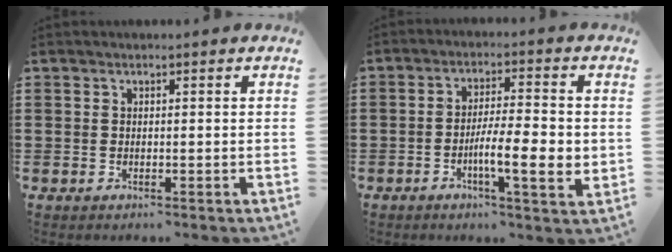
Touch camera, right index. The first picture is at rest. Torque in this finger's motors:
{"motor_torque": [1.43, 0.71, 0.36, 0.11]}